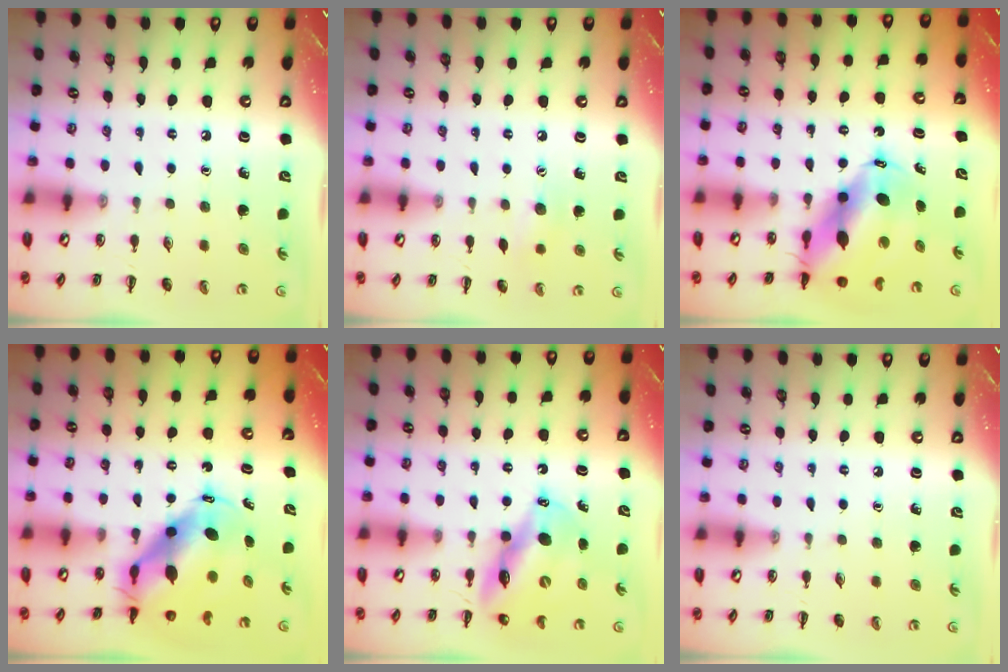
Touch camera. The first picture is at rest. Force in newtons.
{"total": 6.6, "press": 6.4, "slide": 1.6}
{"total": 11.9, "press": 11.5, "slide": 3.2}
{"total": 8.8, "press": 8.5, "slide": 2.2}
{"total": 12.0, "press": 11.7, "slide": 2.7}
{"total": 0.0}